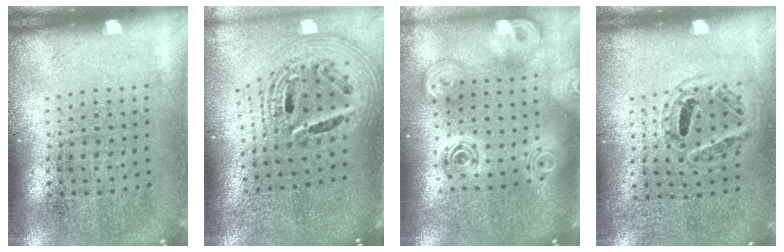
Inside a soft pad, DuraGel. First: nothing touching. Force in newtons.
{"total": 2.8, "press": 1.9, "slide": 2.0}
{"total": 2.6, "press": 1.9, "slide": 1.8}
{"total": 0.9, "press": 0.8, "slide": 0.5}